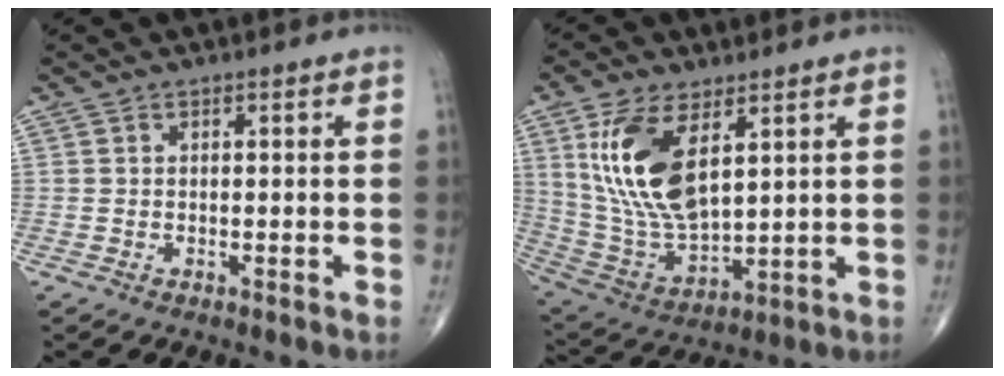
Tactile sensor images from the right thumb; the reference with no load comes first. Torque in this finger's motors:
{"motor_torque": [-0.81, 1.68, 1.50, 0.82, 0.20]}